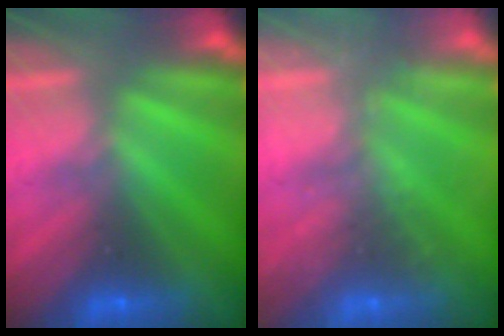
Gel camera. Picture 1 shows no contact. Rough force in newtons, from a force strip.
{"total": 1.7}